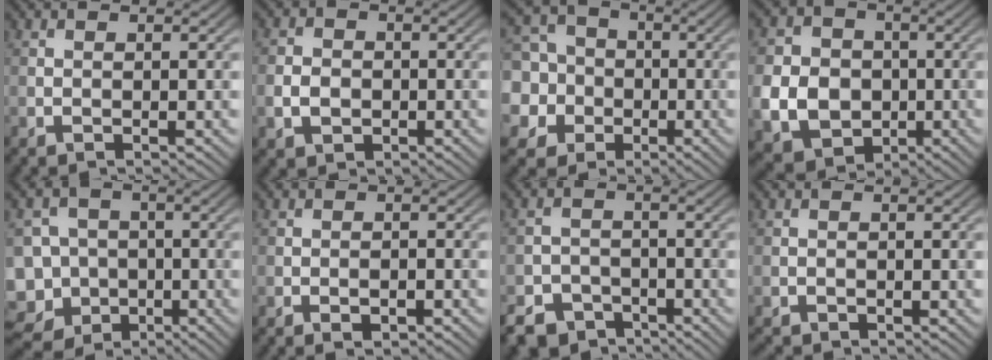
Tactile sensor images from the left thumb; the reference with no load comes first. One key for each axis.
{"total": 3.1, "fx": -0.8, "fy": 2.4, "fz": 1.7, "tx": -0.037, "ty": -0.002, "tz": -0.018}
{"total": 10.7, "fx": -1.1, "fy": 9.9, "fz": 3.8, "tx": -0.150, "ty": -0.011, "tz": -0.043}
{"total": 11.5, "fx": -2.1, "fy": 10.0, "fz": 5.1, "tx": -0.148, "ty": -0.033, "tz": -0.060}
{"total": 12.7, "fx": -5.7, "fy": 10.8, "fz": 3.7, "tx": -0.125, "ty": -0.029, "tz": -0.113}
{"total": 1.8, "fx": -1.0, "fy": 0.6, "fz": 1.3, "tx": -0.019, "ty": 0.002, "tz": -0.016}
{"total": 5.7, "fx": -4.4, "fy": 3.4, "fz": 1.3, "tx": -0.019, "ty": -0.005, "tz": -0.080}
{"total": 0.7, "fx": -0.7, "fy": 0.1, "fz": 0.0, "tx": 0.001, "ty": -0.001, "tz": -0.013}